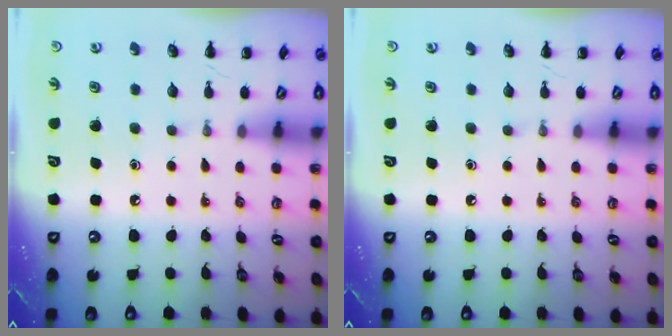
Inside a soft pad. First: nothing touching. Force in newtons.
{"total": 0.0}